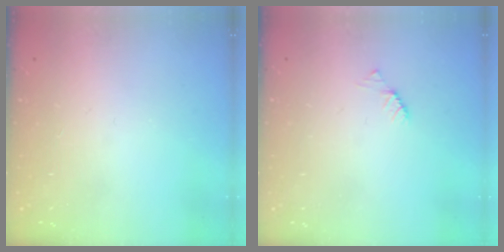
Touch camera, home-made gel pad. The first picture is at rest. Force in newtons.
{"total": 2.8, "press": 2.8, "slide": 0.5}